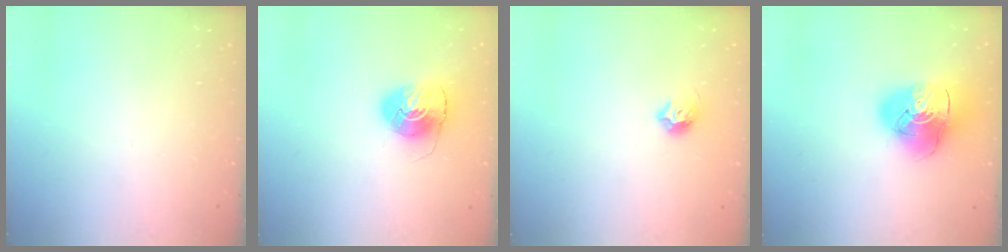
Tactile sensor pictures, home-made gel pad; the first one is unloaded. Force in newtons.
{"total": 8.5, "press": 8.5, "slide": 0.1}
{"total": 7.4, "press": 7.3, "slide": 1.2}
{"total": 13.9, "press": 13.8, "slide": 1.7}